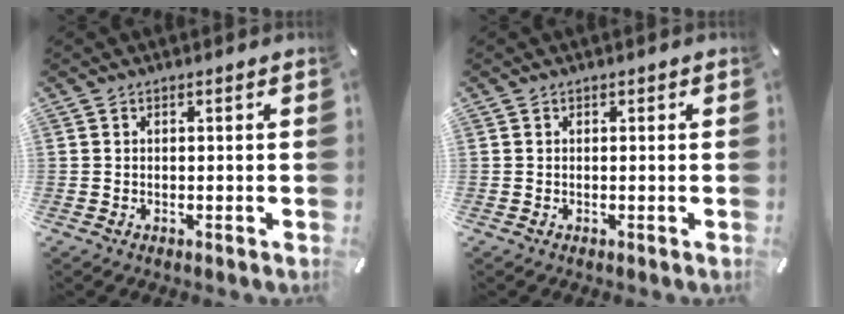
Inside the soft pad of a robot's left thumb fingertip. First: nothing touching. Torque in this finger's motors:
{"motor_torque": [-0.17, -0.25, -0.11, 0.02, 0.01]}